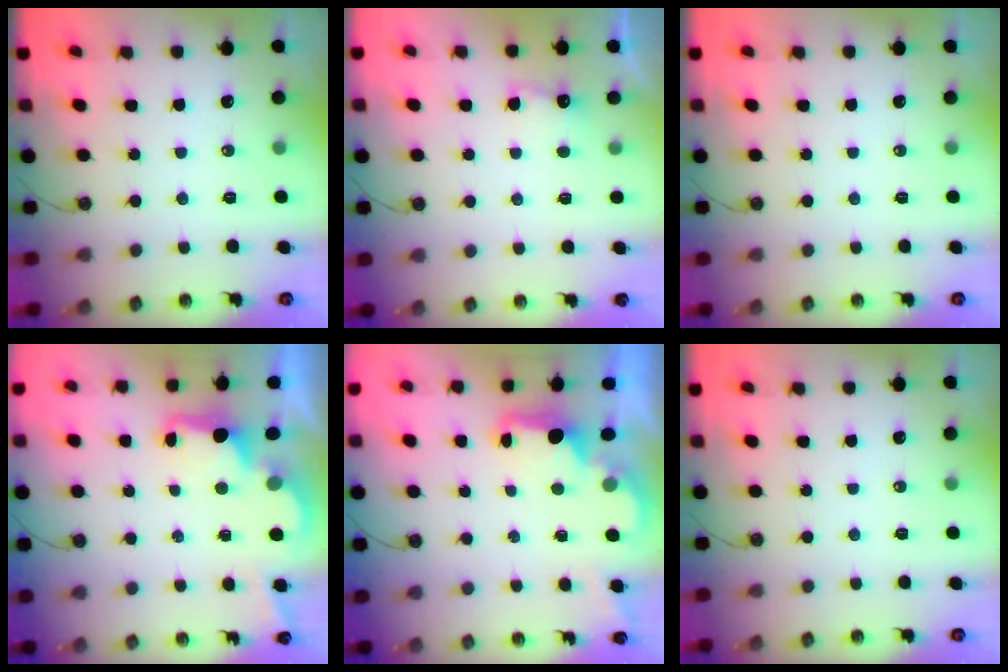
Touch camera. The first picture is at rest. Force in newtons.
{"total": 3.7, "press": 3.5, "slide": 1.0}
{"total": 0.0}
{"total": 2.6, "press": 2.4, "slide": 0.8}
{"total": 2.2, "press": 2.0, "slide": 0.8}
{"total": 0.0}